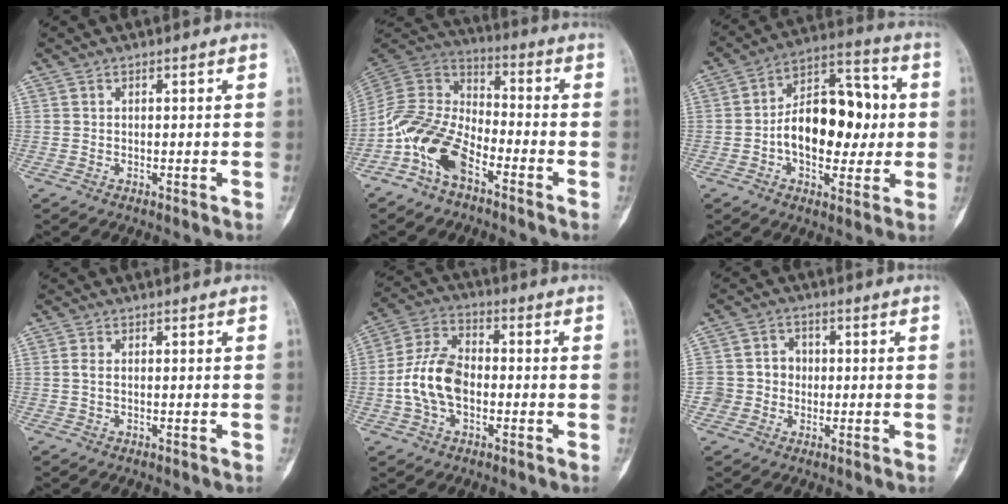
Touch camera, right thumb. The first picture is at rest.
{"total": 13.7, "force": [-6.7, 7.7, 9.2], "torque": [-0.176, 0.058, -0.141]}
{"total": 17.3, "force": [-0.7, 10.4, 13.8], "torque": [-0.174, 0.035, -0.016]}
{"total": 1.2, "force": [0.0, 0.6, 1.1], "torque": [-0.026, -0.001, 0.000]}
{"total": 11.3, "force": [-1.8, 7.1, 8.6], "torque": [-0.168, 0.031, -0.041]}
{"total": 5.8, "force": [-0.6, 5.6, 1.5], "torque": [0.005, 0.018, -0.015]}